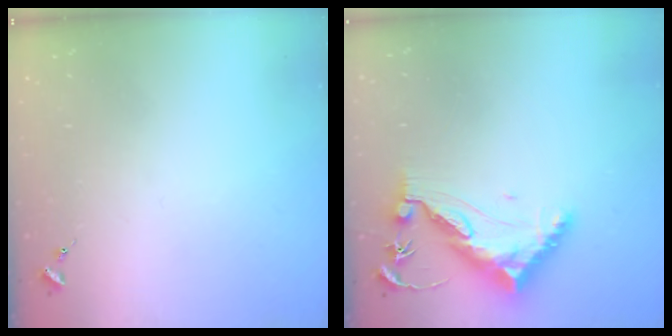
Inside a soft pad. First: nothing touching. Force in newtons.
{"total": 11.5, "press": 11.4, "slide": 0.7}